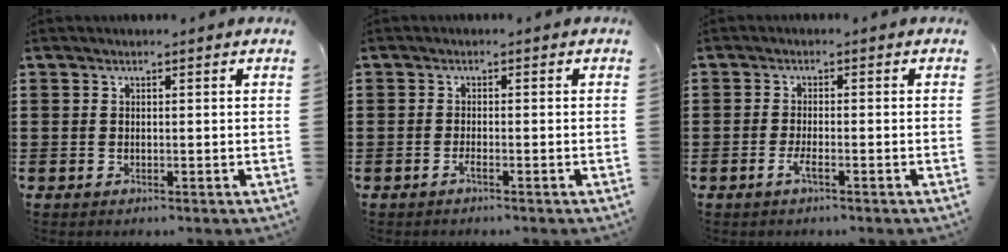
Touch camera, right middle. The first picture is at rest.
{"total": 1.0, "force": [-0.7, 0.0, 0.7], "torque": [-0.015, -0.004, -0.013]}
{"total": 2.1, "force": [-1.1, 0.3, 1.8], "torque": [-0.039, -0.004, -0.021]}